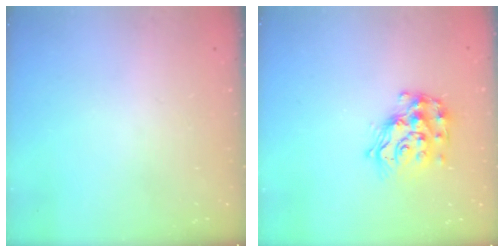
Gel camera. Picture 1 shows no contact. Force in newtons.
{"total": 16.2, "press": 16.2, "slide": 1.1}